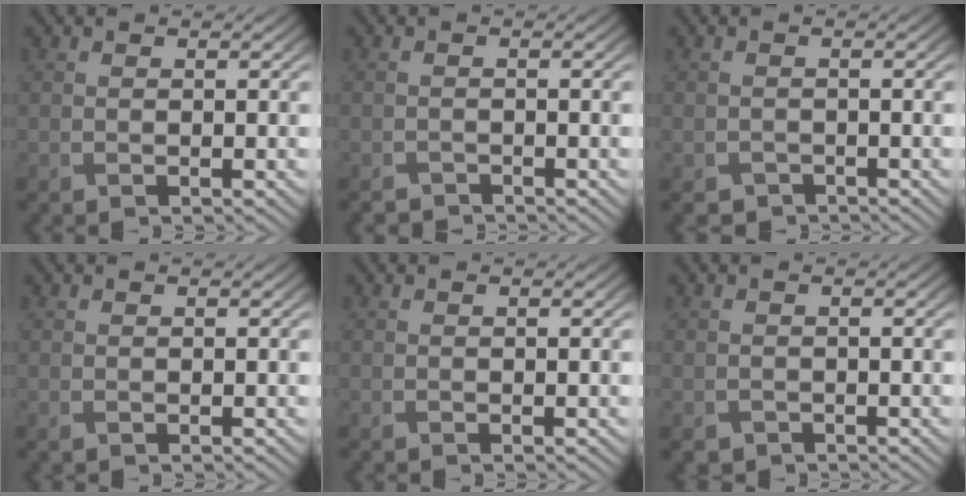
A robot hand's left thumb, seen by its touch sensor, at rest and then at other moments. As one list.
[{"total": 1.7, "force": [-1.7, 0.3, 0.2], "torque": [-0.003, -0.006, -0.033]}, {"total": 1.8, "force": [-1.5, 0.9, 0.2], "torque": [0.000, -0.004, -0.030]}, {"total": 0.0}, {"total": 0.0}, {"total": 1.0, "force": [-0.8, 0.7, 0.0], "torque": [0.001, -0.003, -0.017]}]